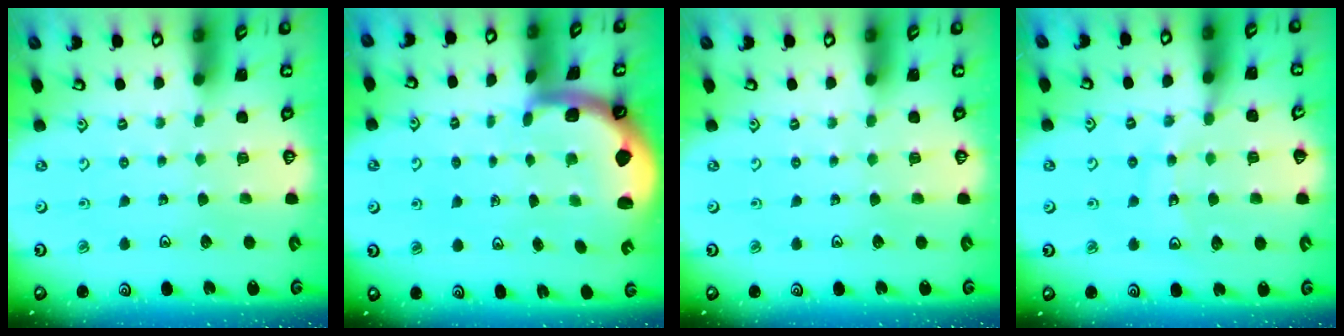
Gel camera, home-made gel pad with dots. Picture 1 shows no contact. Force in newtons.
{"total": 1.7, "press": 1.6, "slide": 0.3}
{"total": 0.0}
{"total": 12.8, "press": 12.6, "slide": 2.4}